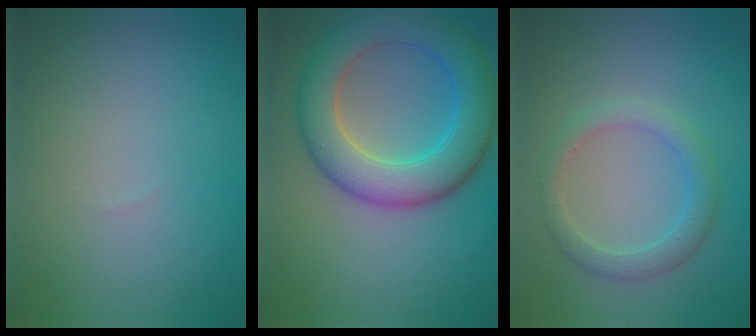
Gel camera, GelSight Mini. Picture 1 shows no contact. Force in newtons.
{"total": 7.7, "press": 7.7, "slide": 0.3}
{"total": 2.4, "press": 2.4, "slide": 0.2}